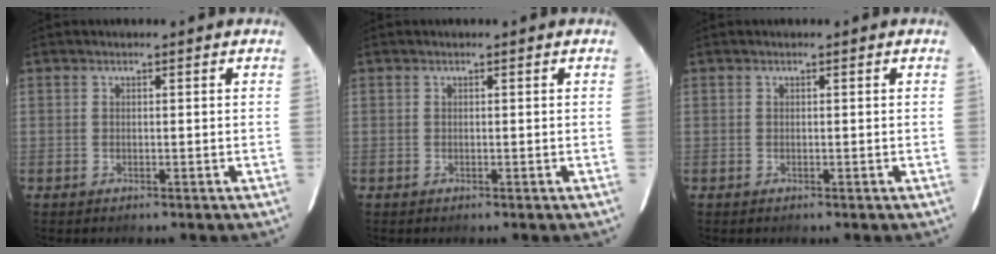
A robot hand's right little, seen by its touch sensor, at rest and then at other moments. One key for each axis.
{"total": 0.0}
{"total": 0.0}